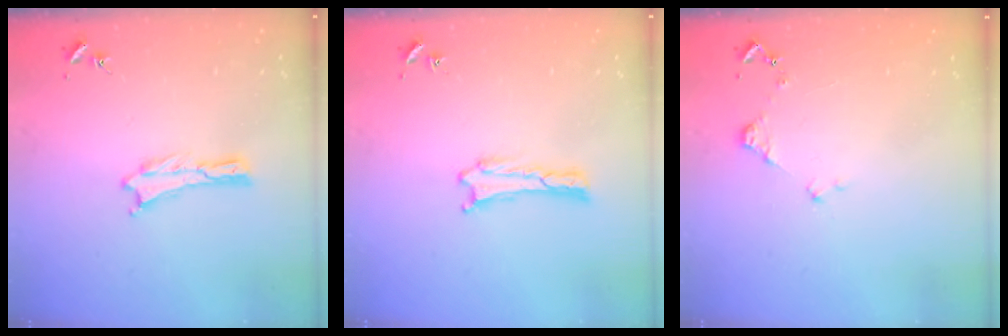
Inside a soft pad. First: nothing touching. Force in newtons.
{"total": 0.0}
{"total": 1.2, "press": 1.2, "slide": 0.2}